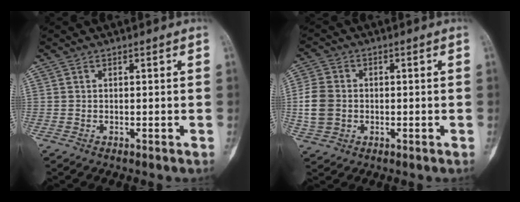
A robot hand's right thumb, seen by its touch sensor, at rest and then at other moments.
{"total": 7.2, "force": [-0.5, 5.9, 4.1], "torque": [-0.082, 0.006, -0.013]}